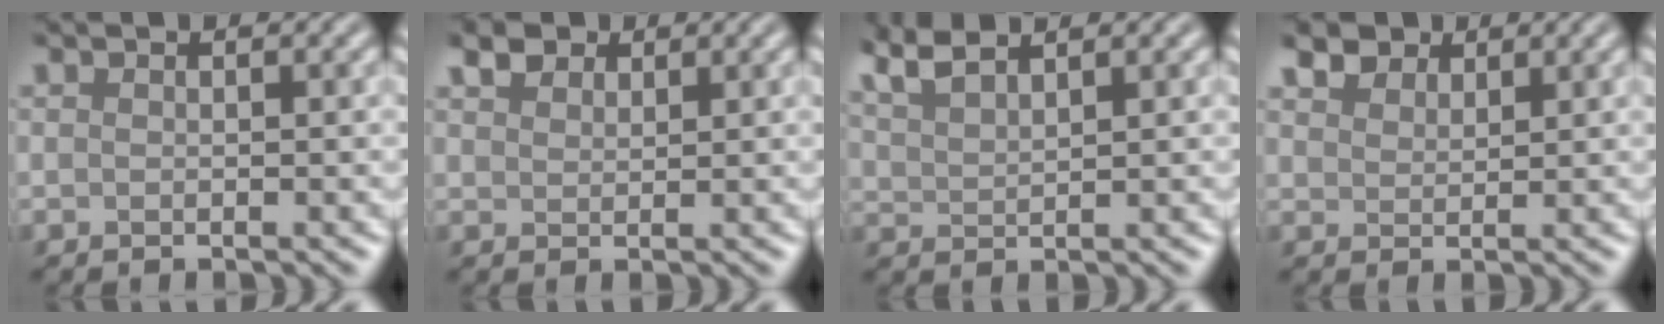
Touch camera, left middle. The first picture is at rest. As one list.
[{"total": 2.3, "force": [1.7, 1.3, 0.8], "torque": [-0.023, 0.006, 0.033]}, {"total": 3.3, "force": [2.8, 0.7, 1.6], "torque": [-0.039, 0.012, 0.058]}, {"total": 3.7, "force": [2.9, 1.9, 1.3], "torque": [-0.039, 0.000, 0.055]}]